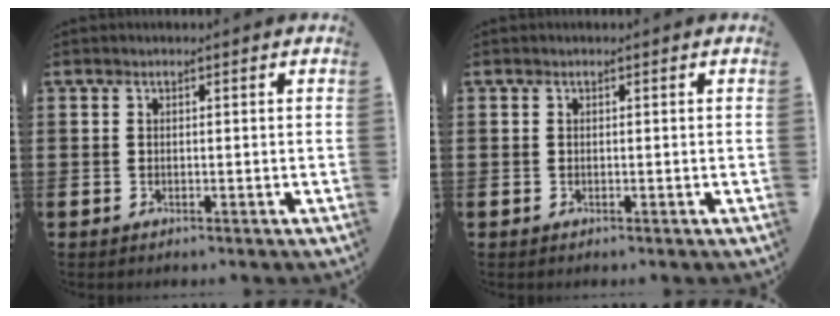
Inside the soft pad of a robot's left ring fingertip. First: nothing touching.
{"total": 0.0}